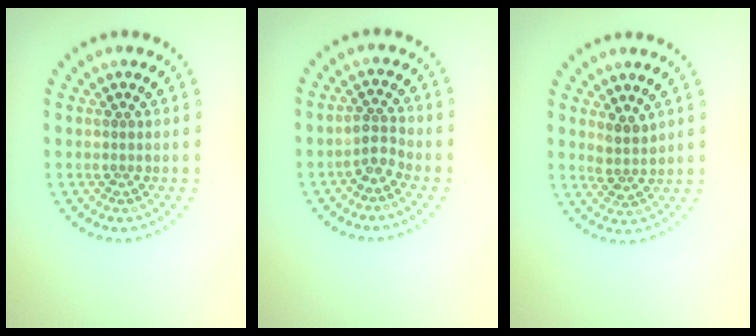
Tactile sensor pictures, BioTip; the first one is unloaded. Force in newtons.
{"total": 1.8, "press": 1.5, "slide": 1.1}
{"total": 1.9, "press": 1.6, "slide": 1.1}